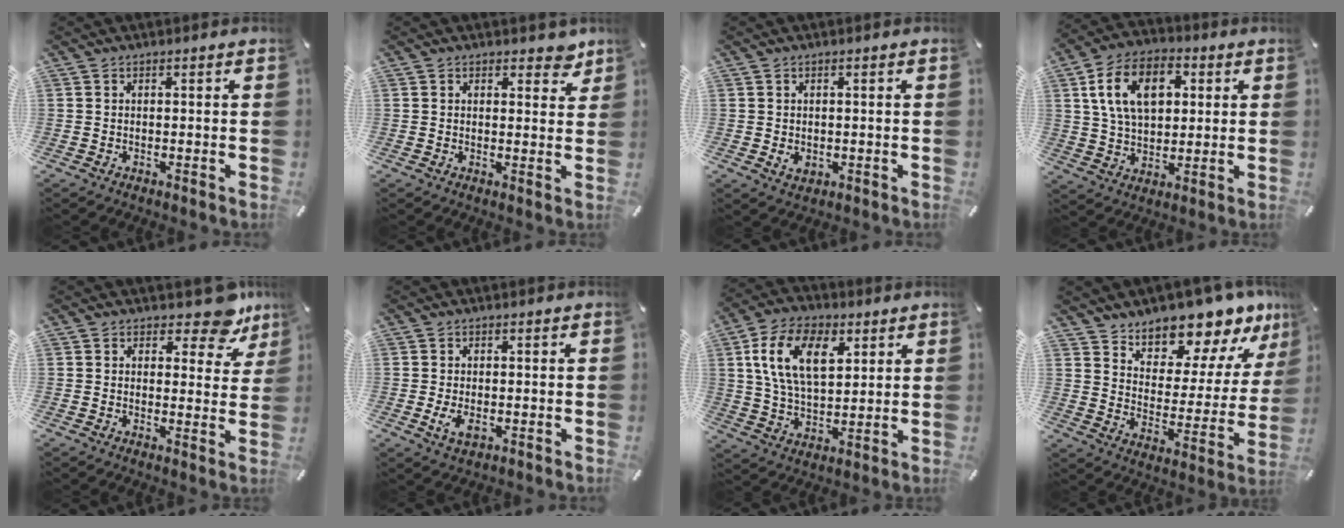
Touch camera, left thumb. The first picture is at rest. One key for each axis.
{"total": 3.6, "fx": 2.5, "fy": 2.2, "fz": 1.4, "tx": -0.002, "ty": -0.010, "tz": 0.038}
{"total": 2.1, "fx": -0.1, "fy": 1.7, "fz": 1.1, "tx": -0.013, "ty": 0.001, "tz": -0.004}
{"total": 13.7, "fx": 3.9, "fy": 9.4, "fz": 9.3, "tx": -0.186, "ty": 0.009, "tz": 0.068}
{"total": 9.2, "fx": 6.5, "fy": 4.3, "fz": 4.9, "tx": -0.049, "ty": -0.045, "tz": 0.109}
{"total": 3.8, "fx": -0.8, "fy": 2.1, "fz": 3.1, "tx": -0.080, "ty": -0.008, "tz": -0.019}
{"total": 14.8, "fx": 5.7, "fy": 8.7, "fz": 10.6, "tx": -0.225, "ty": 0.003, "tz": 0.101}
{"total": 13.5, "fx": 12.7, "fy": 4.4, "fz": 1.7, "tx": -0.027, "ty": -0.130, "tz": 0.219}